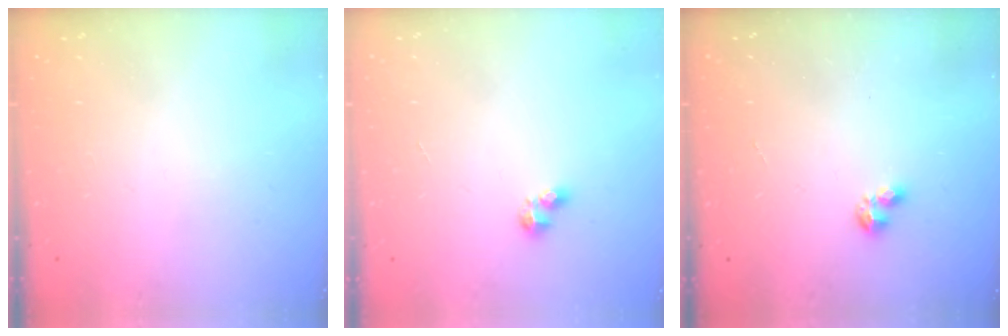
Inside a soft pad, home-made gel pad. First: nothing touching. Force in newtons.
{"total": 3.5, "press": 3.5, "slide": 0.4}
{"total": 3.3, "press": 3.3, "slide": 0.6}